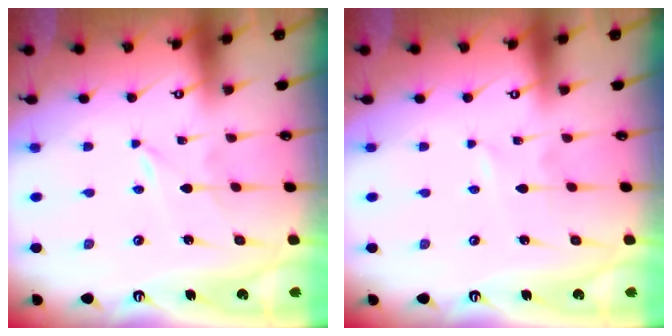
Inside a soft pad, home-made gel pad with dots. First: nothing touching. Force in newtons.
{"total": 1.6, "press": 1.6, "slide": 0.2}